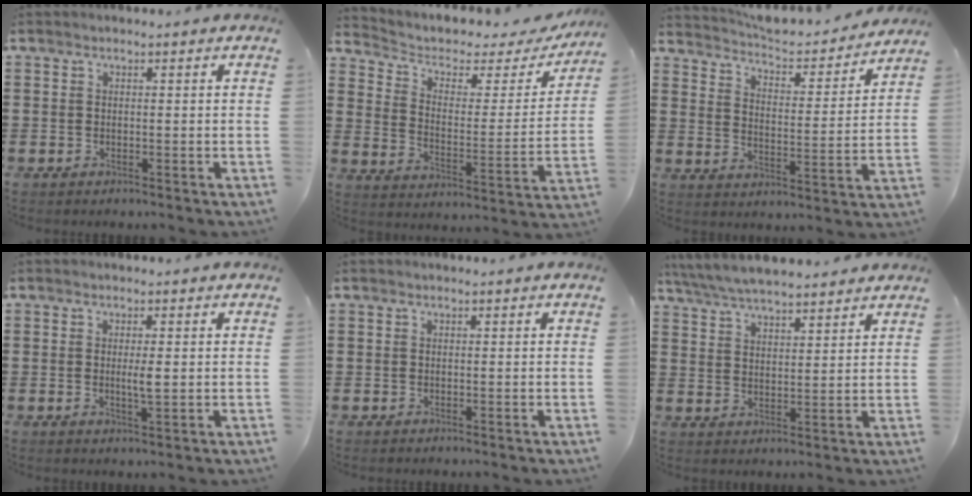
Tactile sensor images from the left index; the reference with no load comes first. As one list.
[{"total": 3.5, "force": [2.1, 2.1, 1.8], "torque": [-0.051, -0.013, 0.029]}, {"total": 4.4, "force": [4.3, 0.3, 0.7], "torque": [-0.040, -0.037, 0.069]}, {"total": 2.5, "force": [0.1, 0.4, 2.5], "torque": [-0.046, -0.005, 0.001]}, {"total": 0.0}, {"total": 5.8, "force": [5.5, 0.7, 1.6], "torque": [-0.050, -0.018, 0.101]}]